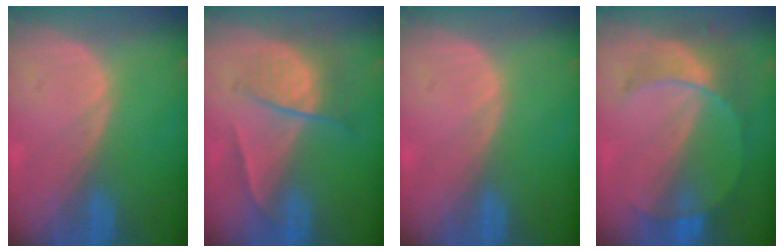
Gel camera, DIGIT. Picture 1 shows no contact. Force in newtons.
{"total": 6.7, "press": 5.8, "slide": 3.3}
{"total": 0.0}
{"total": 7.6, "press": 6.8, "slide": 3.5}